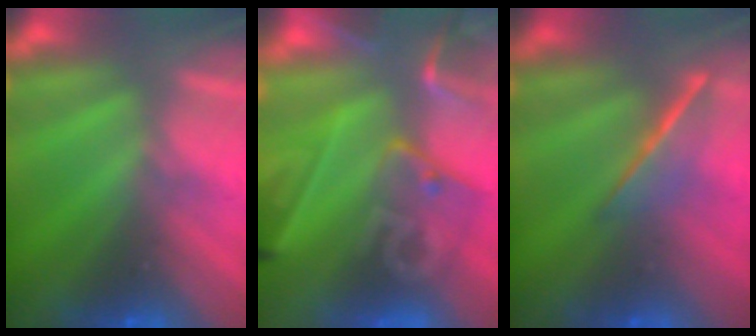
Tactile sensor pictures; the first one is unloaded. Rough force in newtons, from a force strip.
{"total": 8.1}
{"total": 1.5}